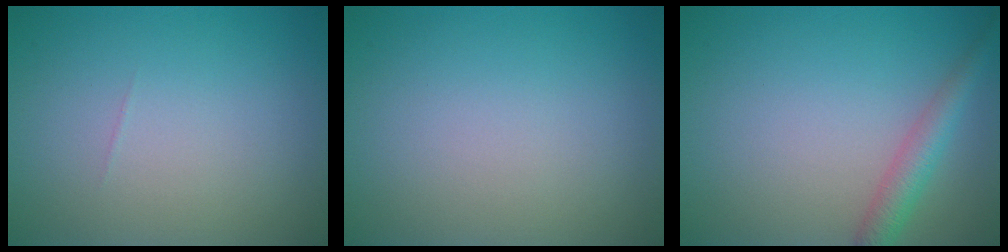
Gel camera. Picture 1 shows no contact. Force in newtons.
{"total": 0.0}
{"total": 2.8, "press": 2.8, "slide": 0.1}